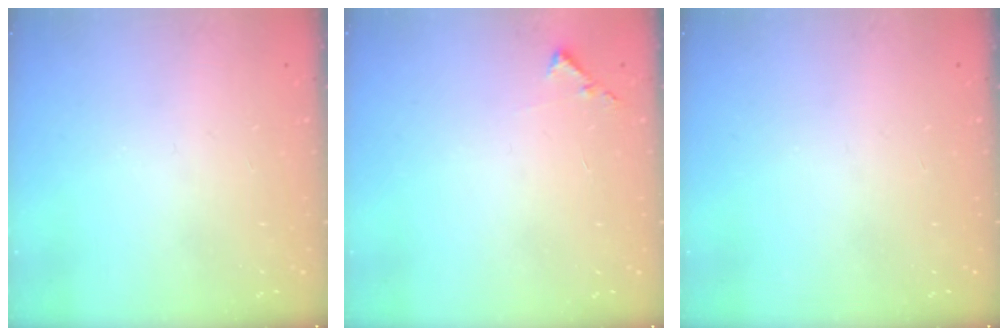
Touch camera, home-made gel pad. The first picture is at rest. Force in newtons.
{"total": 5.2, "press": 5.2, "slide": 0.6}
{"total": 0.0}